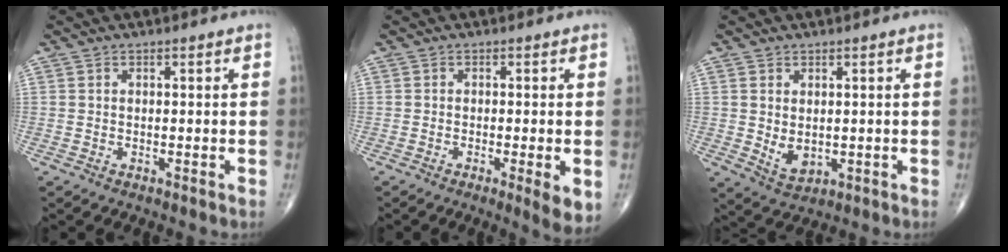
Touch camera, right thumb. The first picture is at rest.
{"total": 4.8, "force": [-1.3, 0.8, 4.6], "torque": [-0.070, -0.014, -0.021]}
{"total": 4.2, "force": [0.2, 2.8, 3.1], "torque": [-0.044, -0.009, 0.017]}